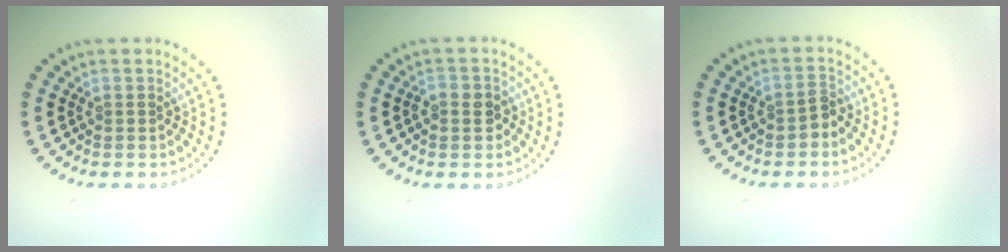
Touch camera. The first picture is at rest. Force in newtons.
{"total": 2.0, "press": 1.9, "slide": 0.5}
{"total": 1.4, "press": 1.2, "slide": 0.7}